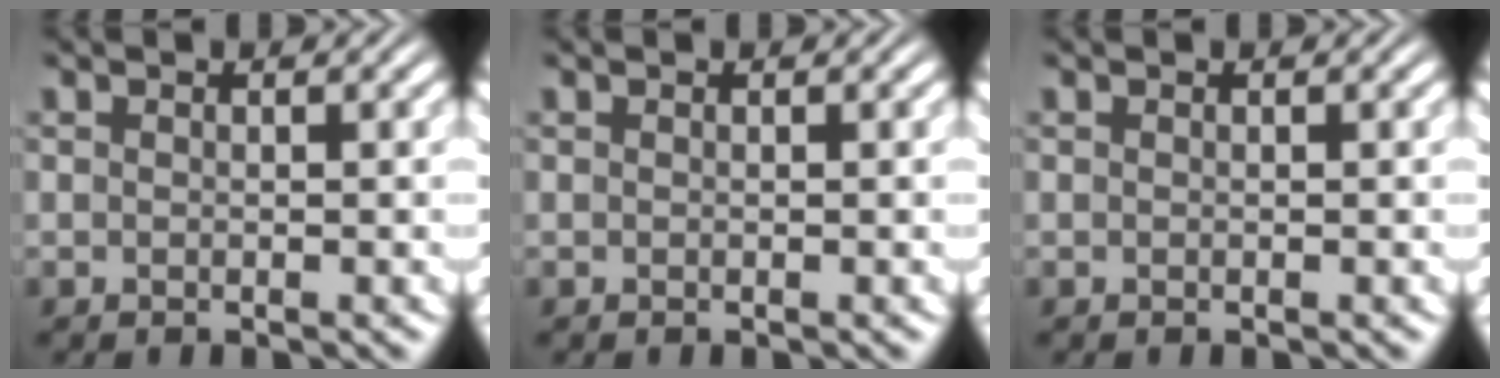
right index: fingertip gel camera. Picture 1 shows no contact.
{"total": 0.0}
{"total": 0.0}